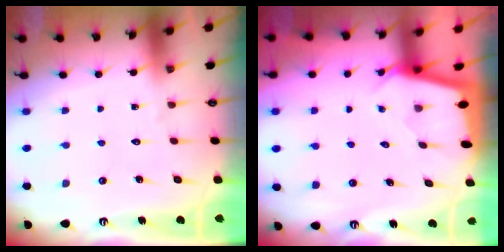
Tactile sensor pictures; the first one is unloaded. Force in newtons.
{"total": 2.3, "press": 2.3, "slide": 0.1}